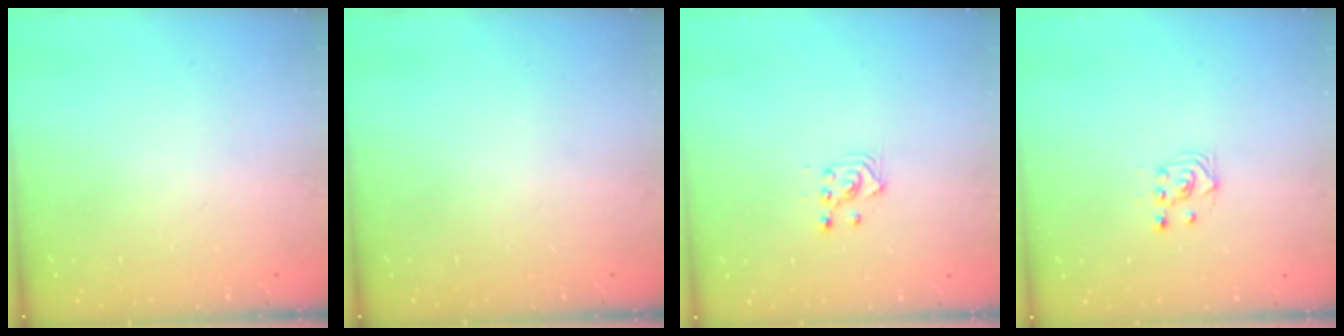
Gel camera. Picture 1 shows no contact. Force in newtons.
{"total": 0.0}
{"total": 3.0, "press": 2.9, "slide": 0.8}
{"total": 3.0, "press": 2.8, "slide": 1.1}